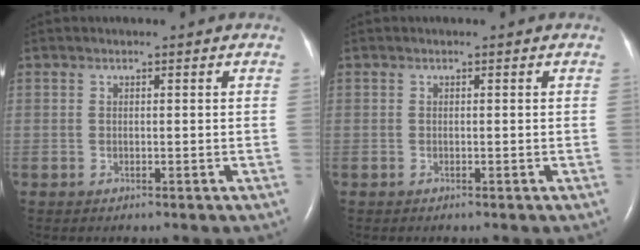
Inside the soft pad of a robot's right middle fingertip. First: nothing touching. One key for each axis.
{"total": 0.0}